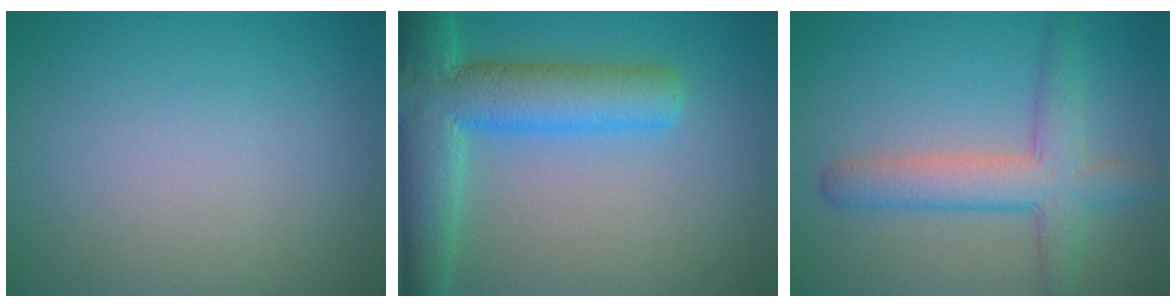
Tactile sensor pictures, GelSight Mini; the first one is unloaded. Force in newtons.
{"total": 8.6, "press": 8.6, "slide": 0.5}
{"total": 4.9, "press": 4.9, "slide": 0.2}